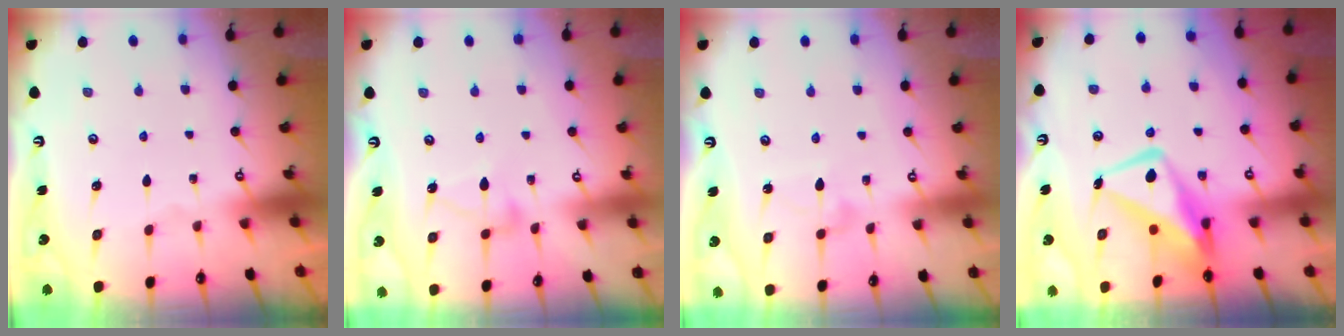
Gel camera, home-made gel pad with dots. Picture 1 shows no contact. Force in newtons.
{"total": 6.0, "press": 6.0, "slide": 0.4}
{"total": 6.6, "press": 6.6, "slide": 0.4}
{"total": 11.5, "press": 11.4, "slide": 1.0}